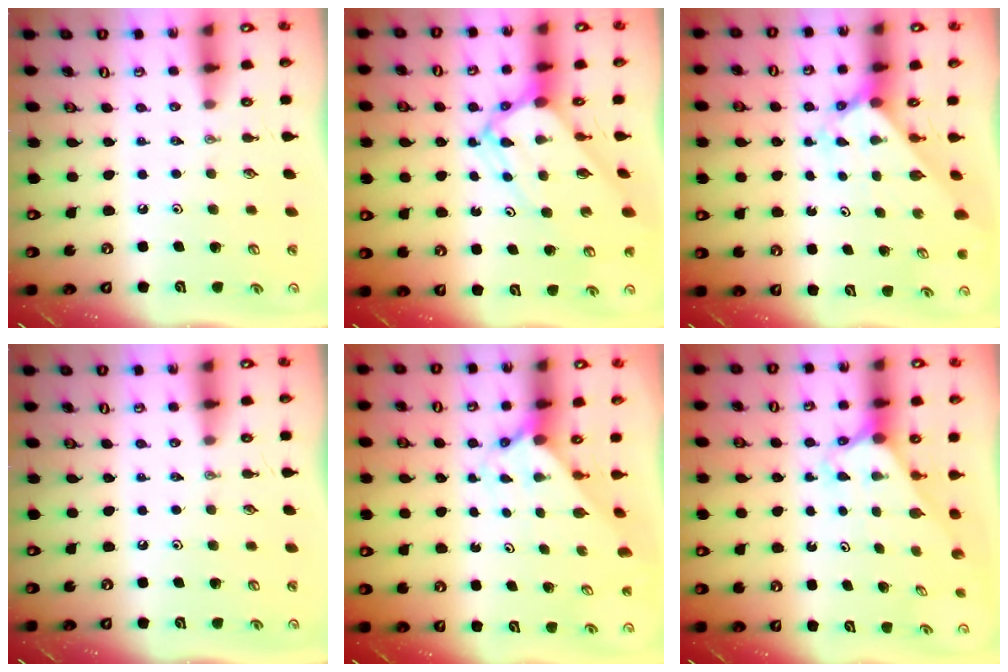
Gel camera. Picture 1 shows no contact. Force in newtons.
{"total": 7.9, "press": 7.9, "slide": 0.7}
{"total": 2.1, "press": 2.1, "slide": 0.2}
{"total": 0.0}
{"total": 1.2, "press": 1.2, "slide": 0.1}
{"total": 2.2, "press": 2.2, "slide": 0.2}